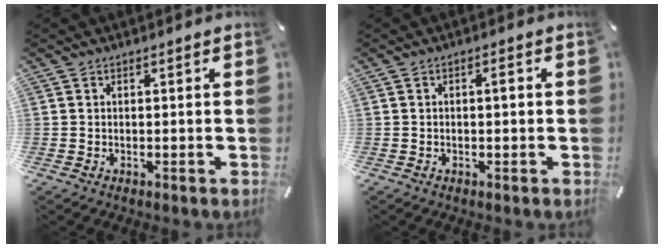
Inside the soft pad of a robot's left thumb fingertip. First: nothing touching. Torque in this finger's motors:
{"motor_torque": [-0.05, -0.24, 0.20, 0.20, 0.00]}